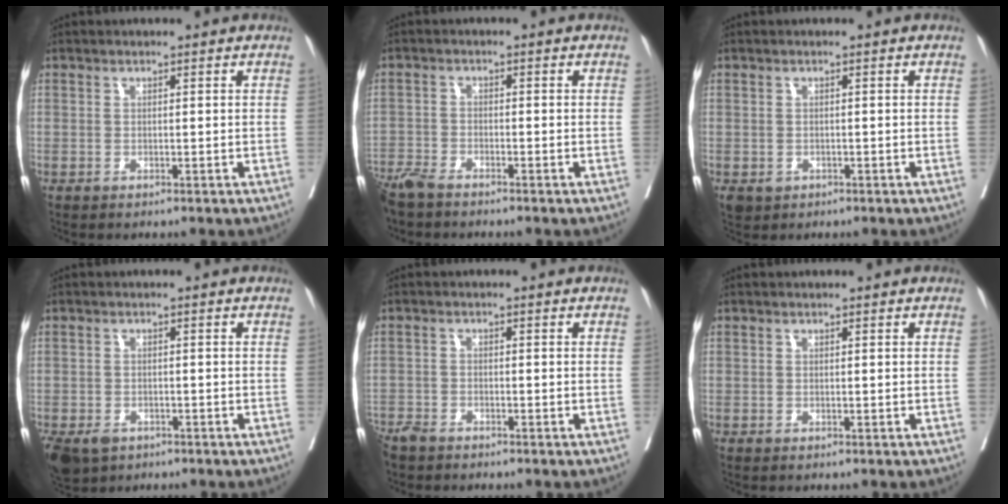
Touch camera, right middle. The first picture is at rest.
{"total": 4.6, "force": [-4.1, 0.6, 1.9], "torque": [-0.033, -0.014, -0.081]}
{"total": 2.5, "force": [-1.2, 2.0, 0.8], "torque": [-0.014, -0.002, -0.013]}
{"total": 6.9, "force": [-4.2, 4.6, 2.9], "torque": [-0.066, -0.008, -0.065]}
{"total": 3.5, "force": [-3.1, 1.0, 1.2], "torque": [-0.019, -0.007, -0.060]}
{"total": 0.0}